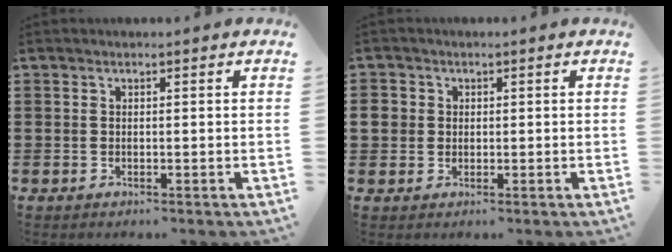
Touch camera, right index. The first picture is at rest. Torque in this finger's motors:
{"motor_torque": [0.38, -0.03, 0.01, 0.03]}